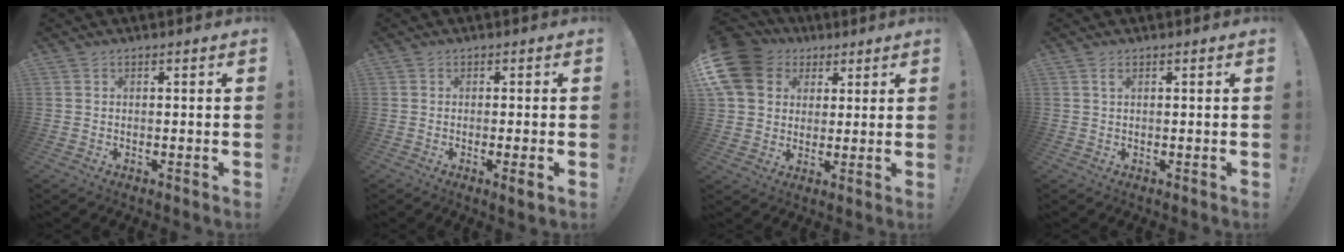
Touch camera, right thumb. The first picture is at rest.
{"total": 3.1, "force": [-0.8, -0.4, 3.0], "torque": [-0.053, -0.004, -0.012]}
{"total": 14.7, "force": [5.4, 11.8, 6.8], "torque": [-0.118, -0.019, 0.110]}
{"total": 1.2, "force": [0.5, 0.4, 1.0], "torque": [-0.017, 0.000, 0.008]}